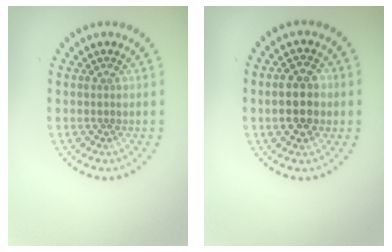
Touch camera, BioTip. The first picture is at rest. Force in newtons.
{"total": 3.9, "press": 3.9, "slide": 0.3}